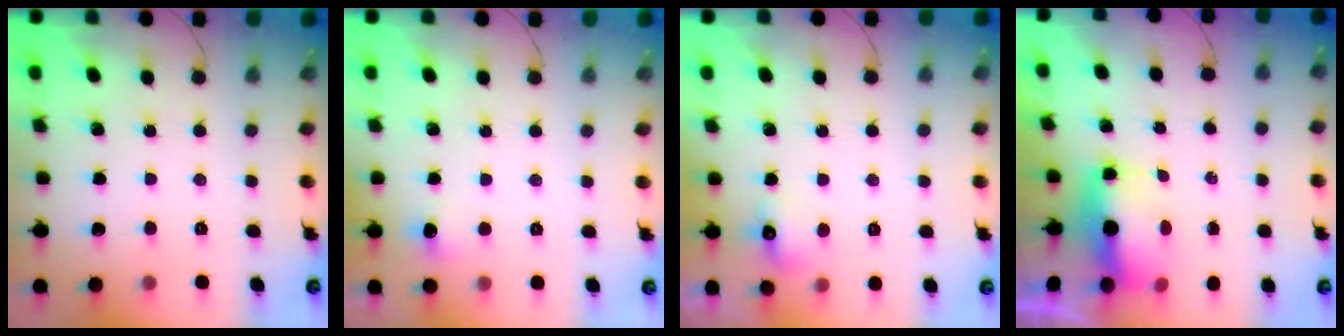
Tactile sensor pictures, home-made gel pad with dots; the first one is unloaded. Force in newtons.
{"total": 6.0, "press": 4.2, "slide": 4.2}
{"total": 5.3, "press": 5.1, "slide": 1.5}
{"total": 6.0, "press": 5.9, "slide": 1.0}